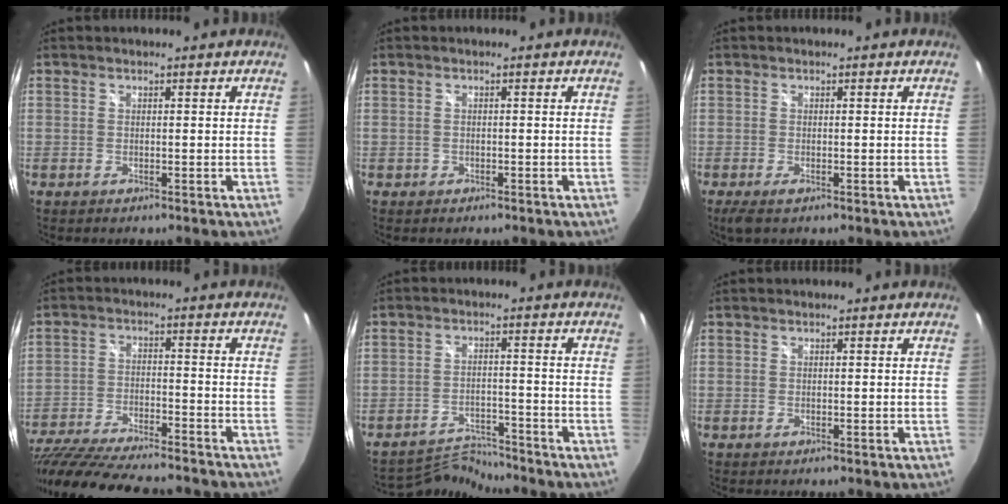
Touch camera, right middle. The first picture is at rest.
{"total": 0.7, "force": [-0.4, 0.6, 0.1], "torque": [-0.006, -0.001, -0.003]}
{"total": 2.8, "force": [-1.6, 0.8, 2.2], "torque": [-0.041, -0.013, -0.024]}
{"total": 23.3, "force": [-19.6, 5.1, 11.5], "torque": [-0.230, -0.051, -0.312]}
{"total": 6.6, "force": [-6.6, -0.2, -0.4], "torque": [-0.014, 0.006, -0.115]}
{"total": 0.0}